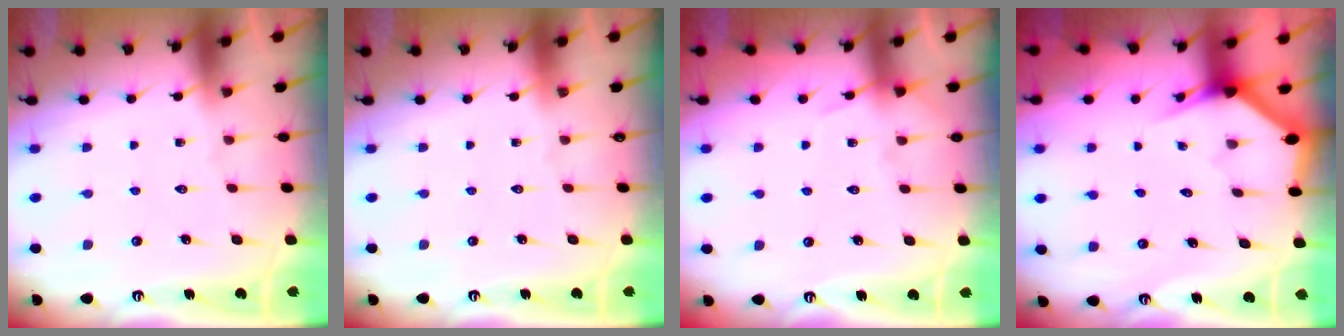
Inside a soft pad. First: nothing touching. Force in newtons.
{"total": 0.0}
{"total": 4.9, "press": 4.9, "slide": 0.6}
{"total": 3.1, "press": 3.1, "slide": 0.1}